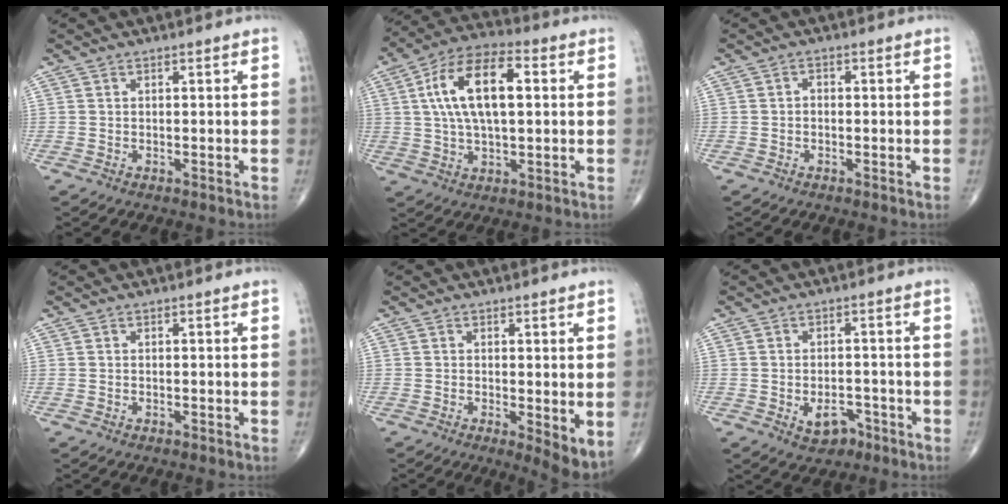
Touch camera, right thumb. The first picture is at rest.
{"total": 15.2, "force": [2.8, 7.1, 13.1], "torque": [-0.239, 0.022, 0.046]}
{"total": 1.1, "force": [-0.2, 0.8, 0.7], "torque": [-0.006, 0.004, -0.008]}
{"total": 0.0}
{"total": 5.3, "force": [-0.4, 1.6, 5.0], "torque": [-0.073, -0.017, -0.007]}
{"total": 5.0, "force": [-2.3, 3.3, 3.0], "torque": [-0.032, 0.016, -0.029]}